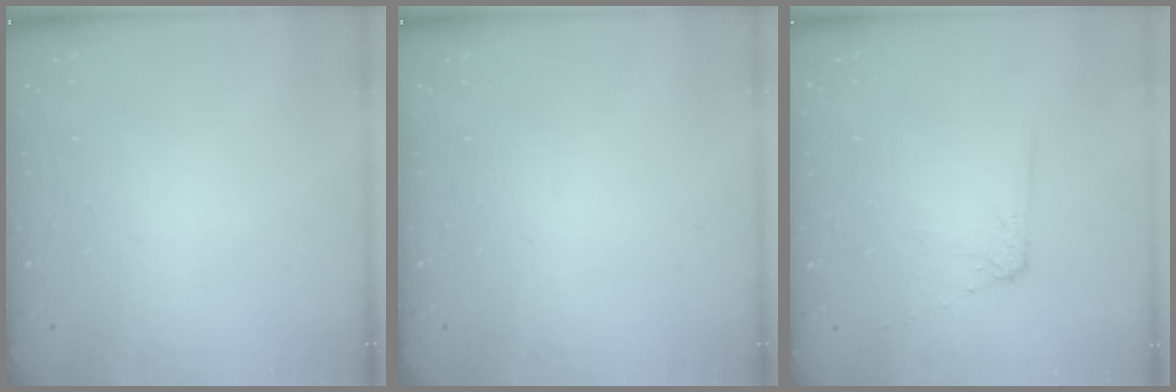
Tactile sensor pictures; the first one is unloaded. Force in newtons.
{"total": 0.0}
{"total": 5.5, "press": 5.4, "slide": 0.7}